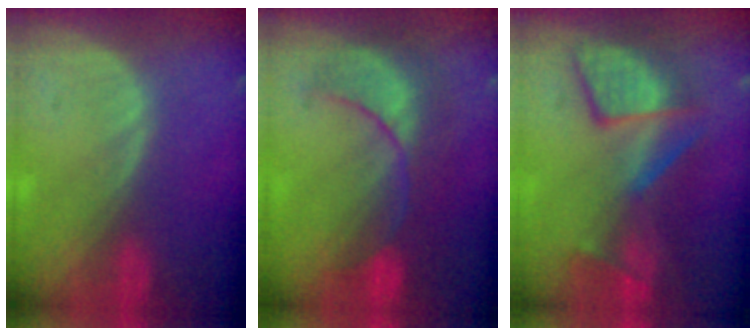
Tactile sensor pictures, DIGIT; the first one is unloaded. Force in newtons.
{"total": 8.5, "press": 8.4, "slide": 1.4}
{"total": 9.1, "press": 9.0, "slide": 1.2}